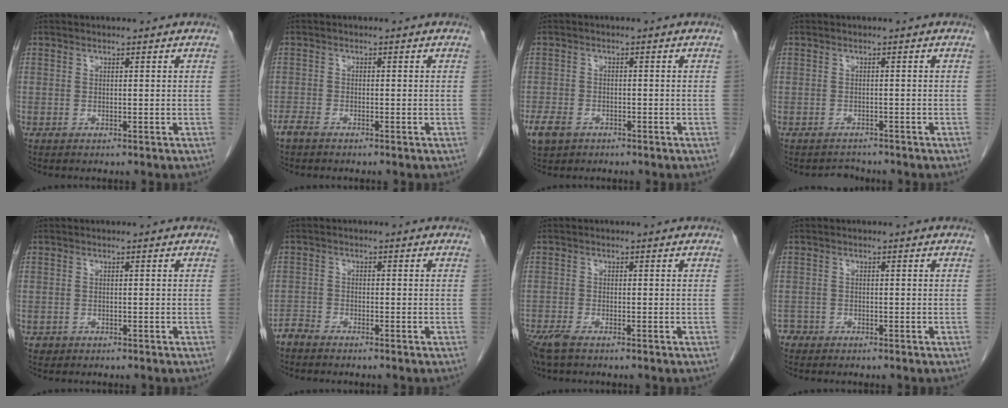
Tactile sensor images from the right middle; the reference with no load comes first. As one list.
[{"total": 1.9, "force": [-1.5, 0.6, 0.9], "torque": [-0.022, -0.002, -0.028]}, {"total": 5.0, "force": [-3.2, 3.3, 2.1], "torque": [-0.043, -0.002, -0.052]}, {"total": 1.8, "force": [-1.6, 0.6, -0.4], "torque": [0.002, -0.005, -0.025]}, {"total": 0.7, "force": [-0.4, 0.5, 0.0], "torque": [-0.007, 0.002, -0.007]}, {"total": 2.1, "force": [-2.1, 0.4, 0.1], "torque": [0.003, -0.003, -0.039]}, {"total": 4.4, "force": [-3.4, 1.2, 2.6], "torque": [-0.057, -0.013, -0.060]}, {"total": 1.3, "force": [-1.1, 0.7, -0.2], "torque": [-0.001, 0.003, -0.020]}]